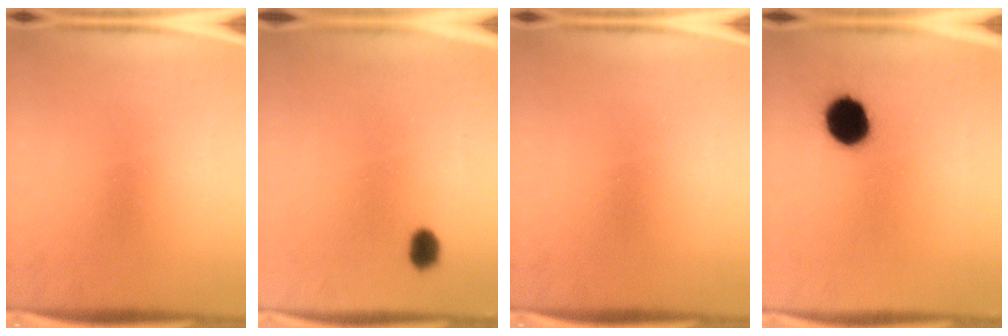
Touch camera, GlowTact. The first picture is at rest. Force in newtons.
{"total": 2.7}
{"total": 0.0}
{"total": 10.0}